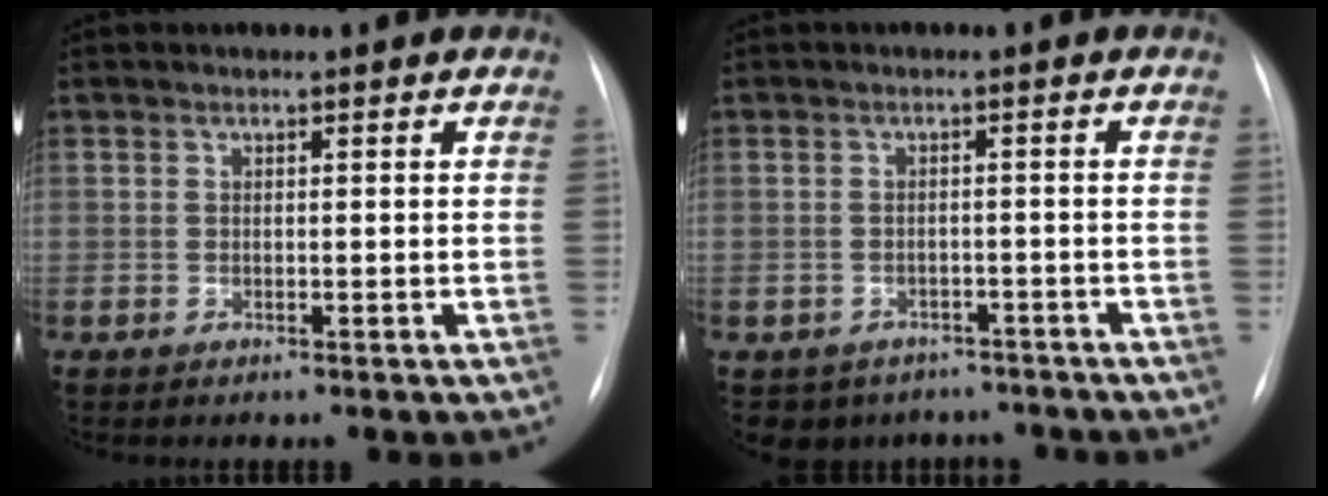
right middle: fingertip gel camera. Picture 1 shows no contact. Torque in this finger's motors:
{"motor_torque": [0.18, -0.20, 0.06, 0.04]}